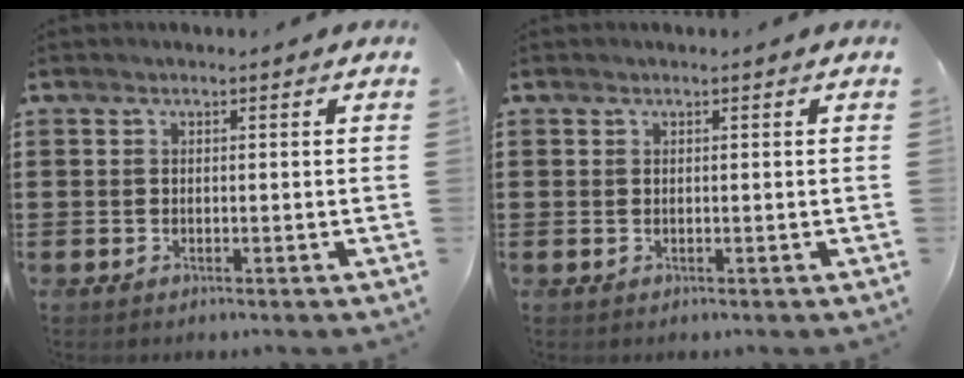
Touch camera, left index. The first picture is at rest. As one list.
[{"total": 0.0}]